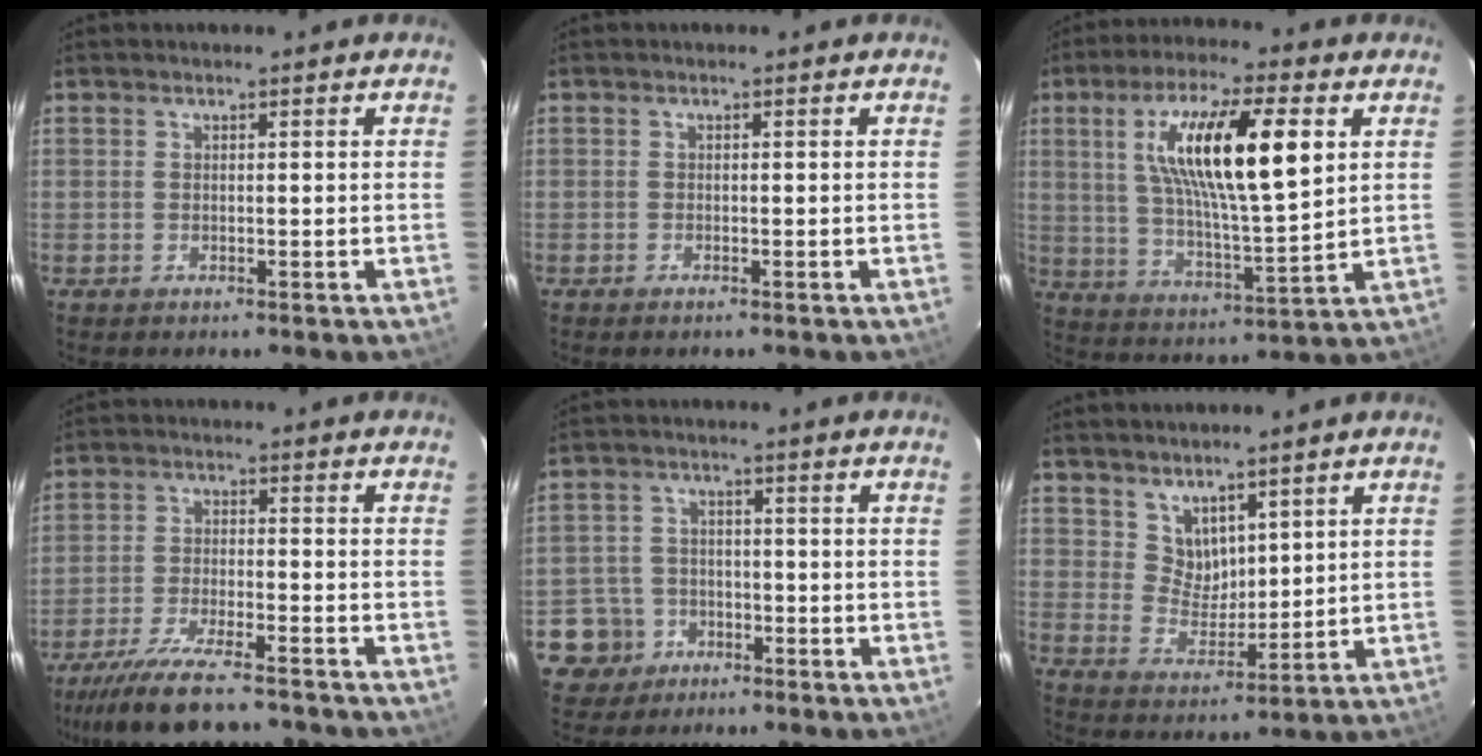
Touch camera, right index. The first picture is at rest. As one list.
[{"total": 0.7, "force": [-0.6, 0.2, 0.3], "torque": [-0.008, -0.001, -0.013]}, {"total": 18.0, "force": [5.6, 4.1, 16.6], "torque": [-0.295, 0.006, 0.100]}, {"total": 15.3, "force": [-13.1, 2.9, 7.4], "torque": [-0.162, -0.025, -0.216]}, {"total": 6.8, "force": [-3.2, 6.0, 0.5], "torque": [-0.029, 0.024, -0.052]}, {"total": 5.9, "force": [4.4, 3.4, 1.7], "torque": [-0.023, -0.001, 0.092]}]